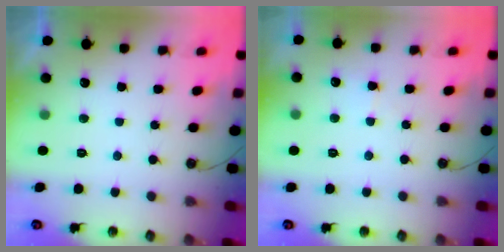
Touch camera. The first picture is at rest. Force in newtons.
{"total": 3.8, "press": 3.8, "slide": 0.3}